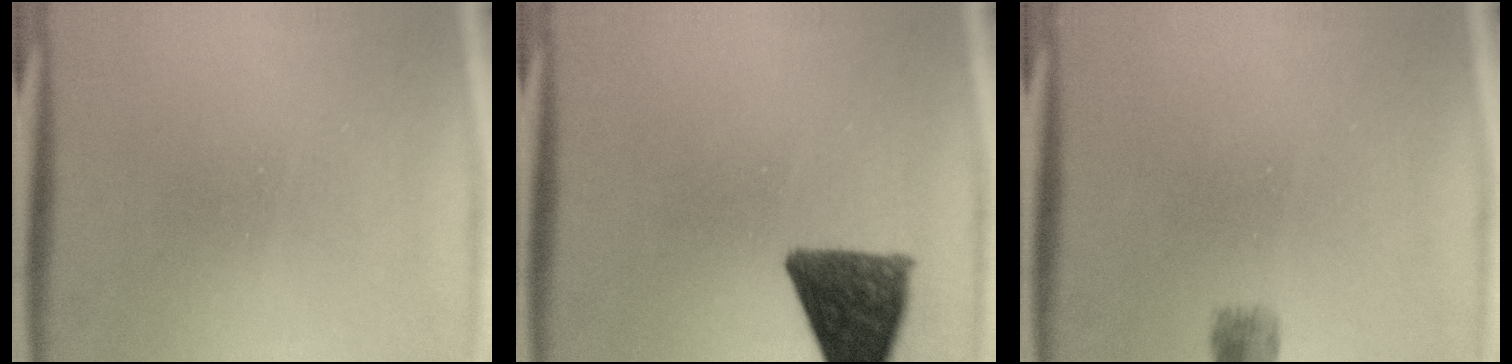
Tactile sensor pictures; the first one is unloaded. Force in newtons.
{"total": 10.0}
{"total": 1.3}